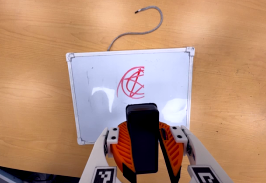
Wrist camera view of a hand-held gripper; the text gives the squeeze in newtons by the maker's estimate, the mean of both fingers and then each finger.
{"total": 11.6, "left": 11.6, "right": 11.5}